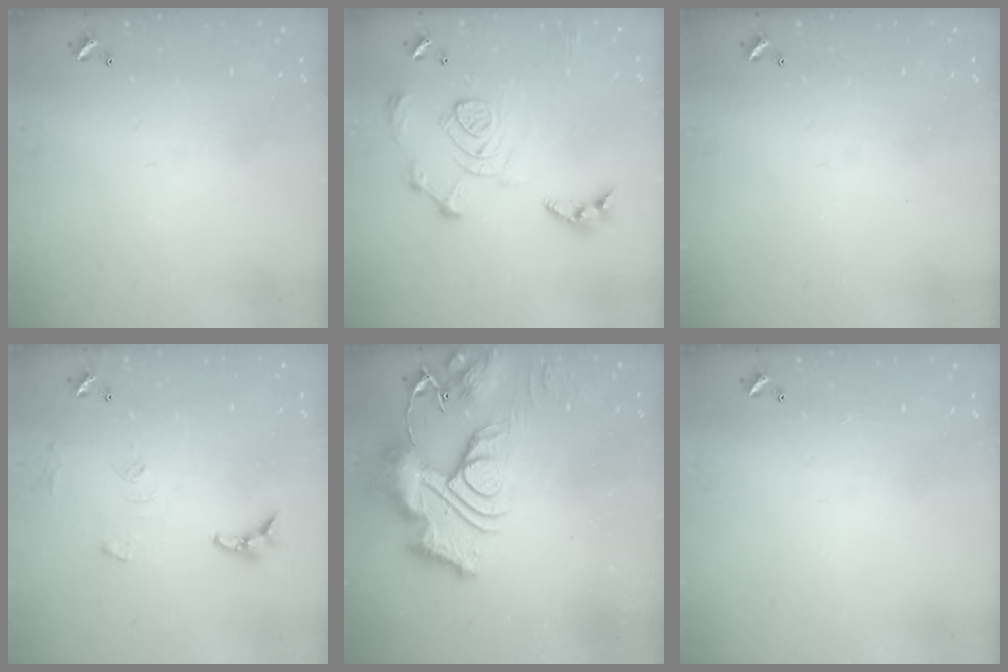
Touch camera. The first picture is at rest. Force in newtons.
{"total": 13.9, "press": 13.8, "slide": 1.5}
{"total": 0.0}
{"total": 8.7, "press": 8.7, "slide": 0.6}
{"total": 17.9, "press": 17.8, "slide": 1.9}
{"total": 0.0}